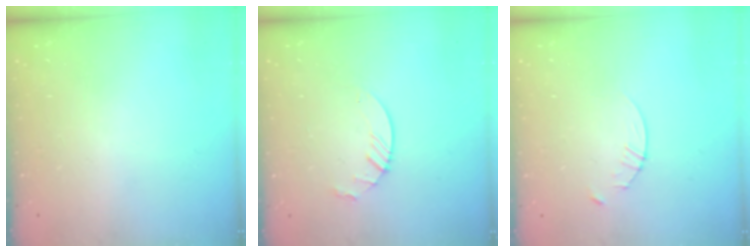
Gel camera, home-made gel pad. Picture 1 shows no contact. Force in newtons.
{"total": 4.9, "press": 4.9, "slide": 0.4}
{"total": 2.9, "press": 2.9, "slide": 0.4}